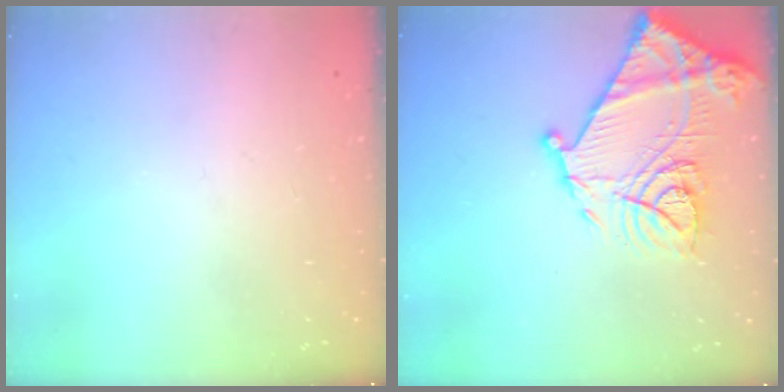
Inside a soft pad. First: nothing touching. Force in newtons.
{"total": 20.6, "press": 20.5, "slide": 1.8}